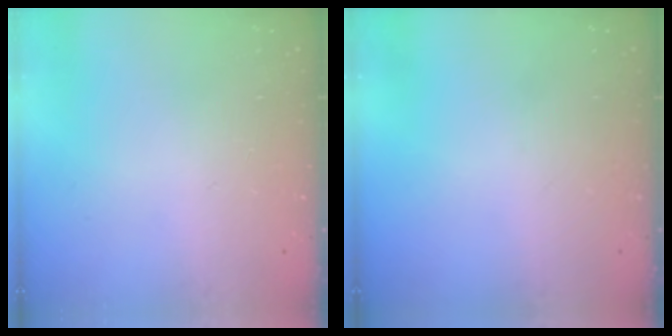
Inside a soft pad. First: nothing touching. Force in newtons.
{"total": 0.0}